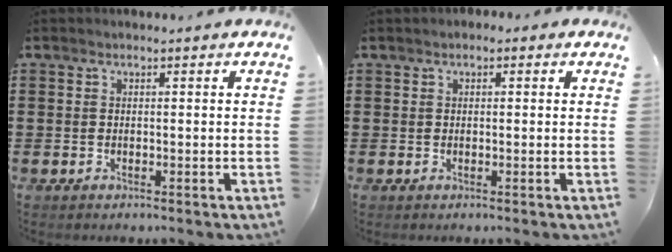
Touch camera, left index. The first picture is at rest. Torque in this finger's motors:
{"motor_torque": [2.14, 0.00, 0.58, 0.07]}